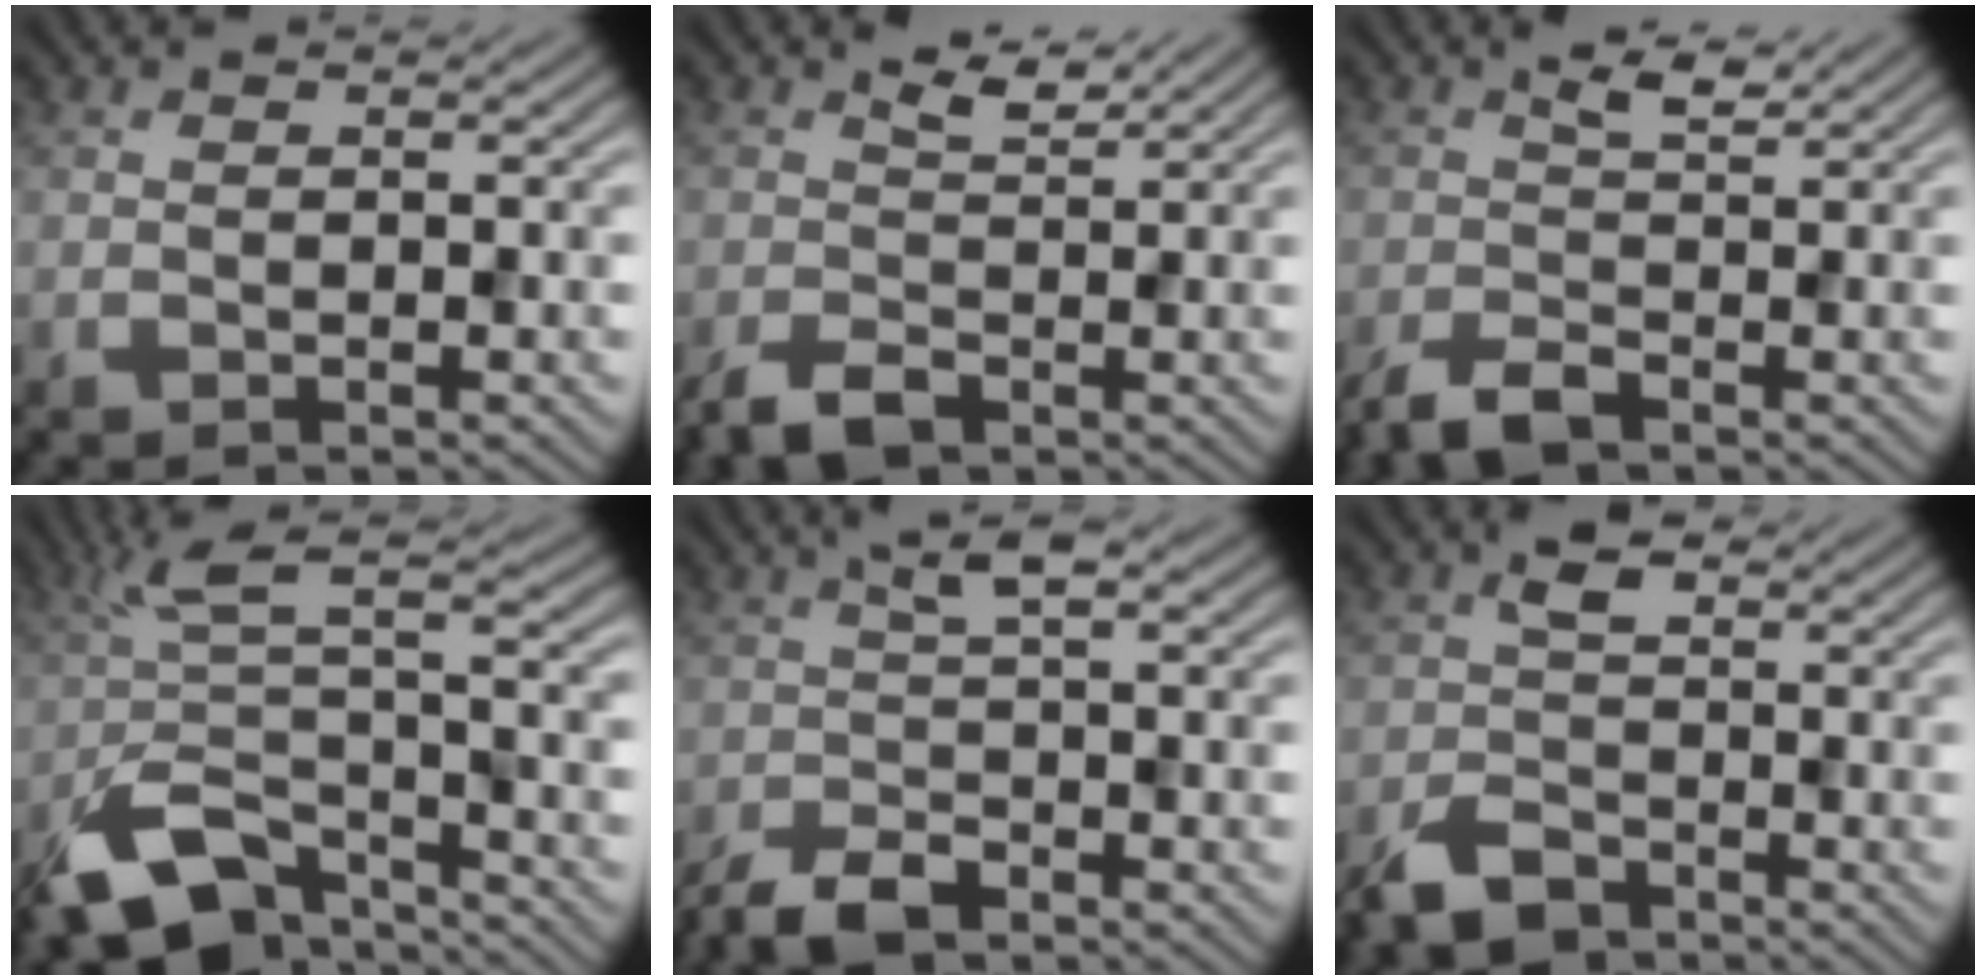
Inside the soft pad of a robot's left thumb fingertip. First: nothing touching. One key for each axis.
{"total": 3.3, "fx": -0.4, "fy": 1.8, "fz": 2.7, "tx": -0.065, "ty": -0.004, "tz": -0.007}
{"total": 3.3, "fx": -1.1, "fy": 1.3, "fz": 2.8, "tx": -0.061, "ty": 0.000, "tz": -0.025}
{"total": 11.2, "fx": -6.9, "fy": 3.4, "fz": 8.2, "tx": -0.163, "ty": -0.002, "tz": -0.138}
{"total": 4.5, "fx": -2.5, "fy": 1.3, "fz": 3.5, "tx": -0.070, "ty": -0.001, "tz": -0.058}
{"total": 4.9, "fx": -2.8, "fy": 2.8, "fz": 2.9, "tx": -0.053, "ty": 0.001, "tz": -0.065}